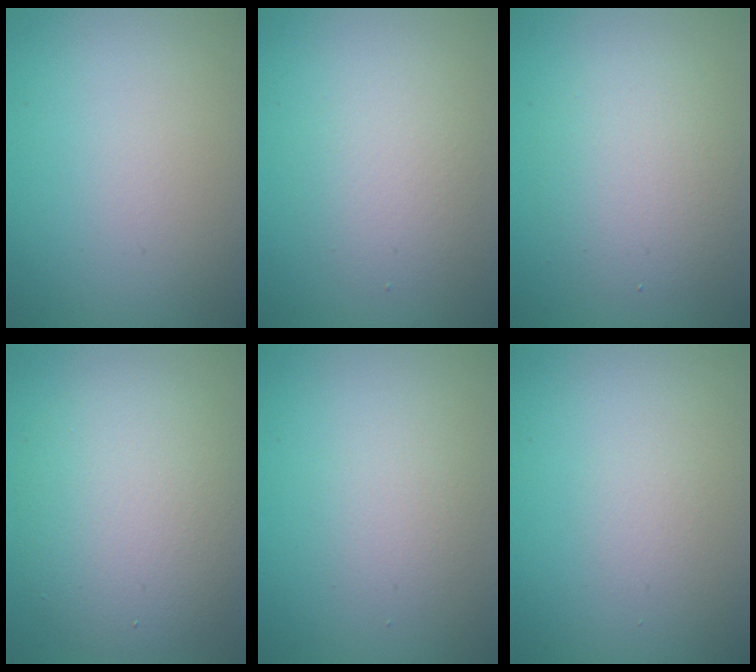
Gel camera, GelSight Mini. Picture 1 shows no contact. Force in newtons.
{"total": 2.5, "press": 2.5, "slide": 0.3}
{"total": 3.7, "press": 3.7, "slide": 0.3}
{"total": 7.1, "press": 7.0, "slide": 0.6}
{"total": 1.6, "press": 1.6, "slide": 0.0}
{"total": 0.7, "press": 0.7, "slide": 0.0}